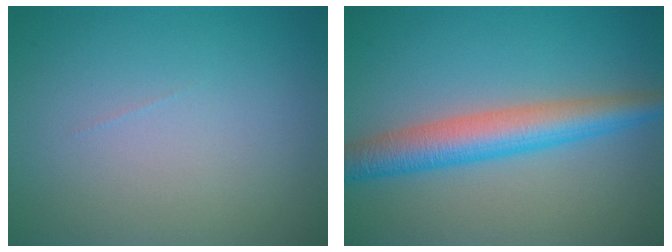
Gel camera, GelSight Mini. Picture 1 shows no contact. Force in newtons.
{"total": 5.4, "press": 5.4, "slide": 0.2}